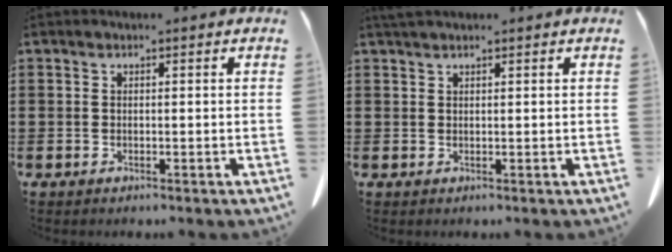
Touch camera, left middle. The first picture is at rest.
{"total": 1.4, "force": [1.2, 0.2, 0.7], "torque": [-0.017, 0.000, 0.023]}